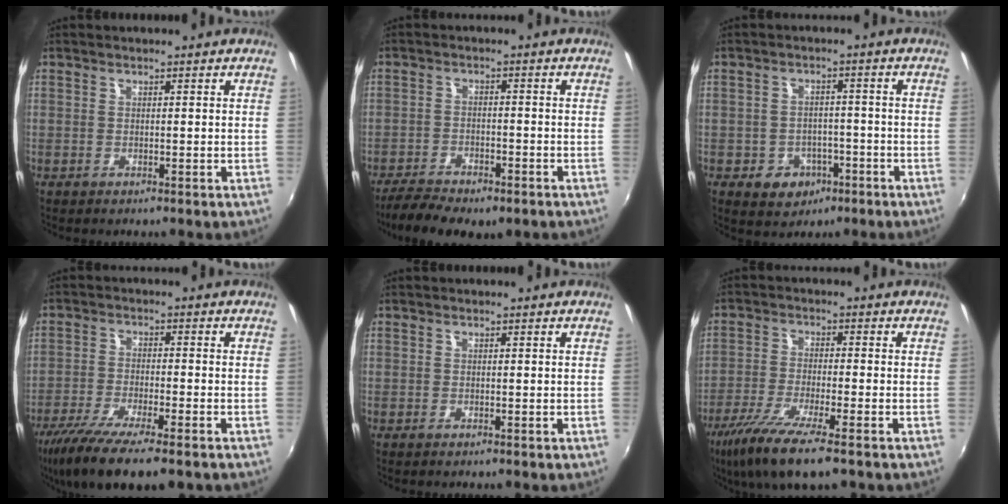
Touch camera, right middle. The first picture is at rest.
{"total": 10.4, "force": [-8.1, 3.3, 5.6], "torque": [-0.136, -0.029, -0.131]}
{"total": 6.5, "force": [-3.1, 5.2, 2.1], "torque": [-0.054, 0.013, -0.029]}
{"total": 13.5, "force": [-9.7, 2.4, 9.0], "torque": [-0.188, -0.047, -0.171]}
{"total": 0.0}
{"total": 12.1, "force": [-8.1, 1.8, 8.8], "torque": [-0.194, -0.041, -0.149]}